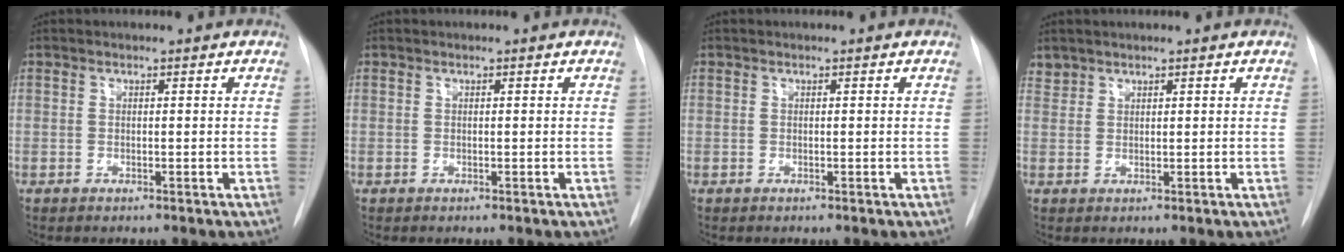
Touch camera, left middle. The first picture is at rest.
{"total": 0.0}
{"total": 0.0}
{"total": 1.4, "force": [1.3, 0.5, -0.2], "torque": [0.005, 0.007, 0.026]}